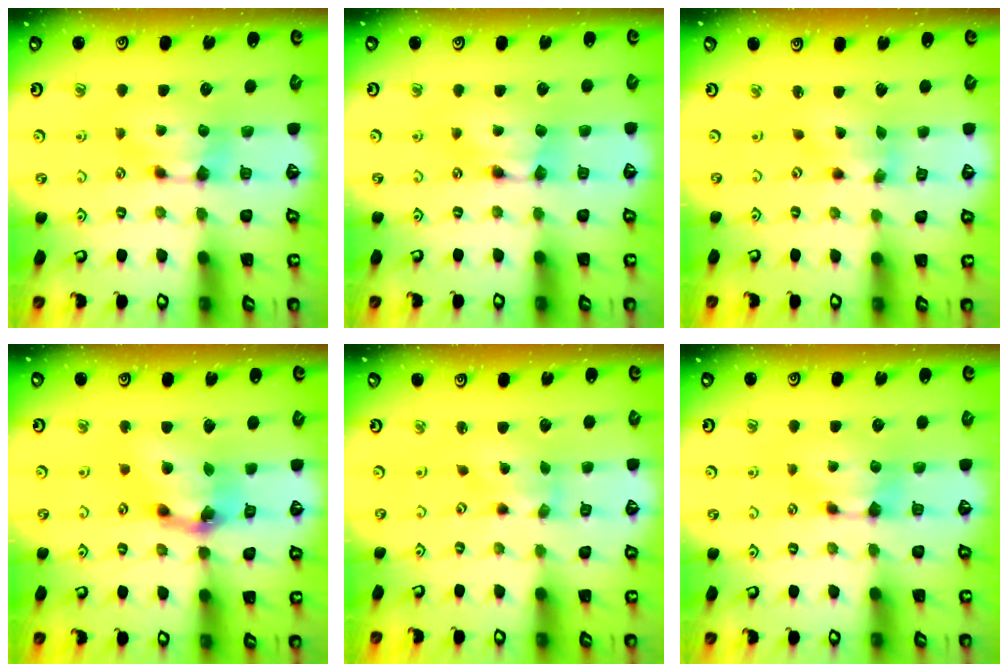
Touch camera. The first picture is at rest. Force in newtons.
{"total": 1.6, "press": 1.6, "slide": 0.1}
{"total": 2.6, "press": 2.1, "slide": 1.6}
{"total": 8.3, "press": 8.0, "slide": 2.2}
{"total": 1.5, "press": 1.0, "slide": 1.1}
{"total": 0.0}